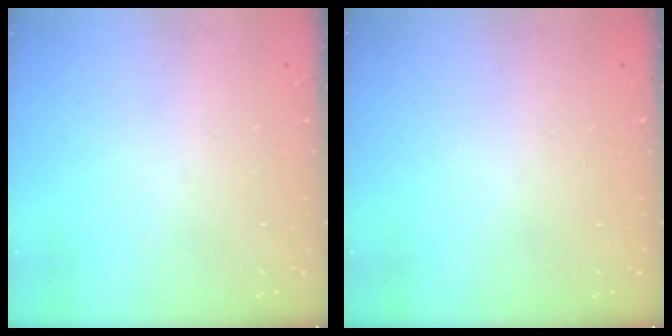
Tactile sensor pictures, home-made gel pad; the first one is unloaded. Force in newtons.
{"total": 0.0}